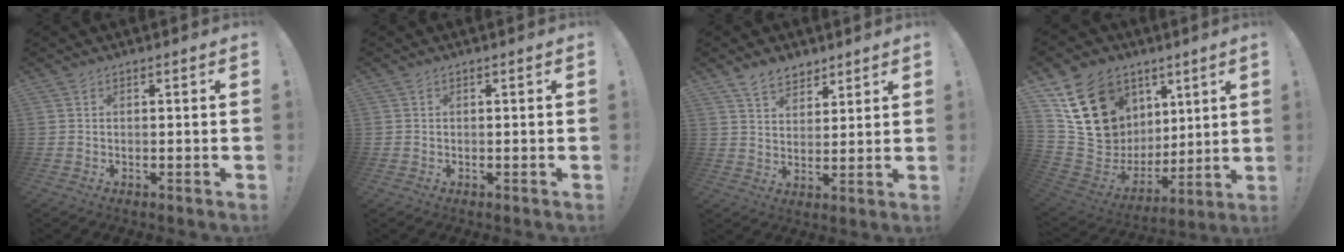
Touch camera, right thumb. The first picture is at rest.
{"total": 1.3, "force": [0.5, 1.2, 0.0], "torque": [0.006, -0.006, 0.008]}
{"total": 7.3, "force": [5.6, 4.0, 2.3], "torque": [-0.039, -0.032, 0.107]}
{"total": 22.6, "force": [10.8, 16.8, 10.7], "torque": [-0.164, -0.056, 0.239]}